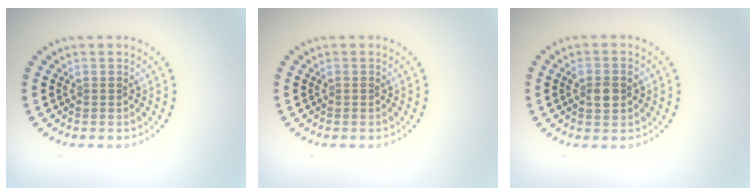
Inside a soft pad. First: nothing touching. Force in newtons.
{"total": 0.0}
{"total": 2.3, "press": 2.3, "slide": 0.3}